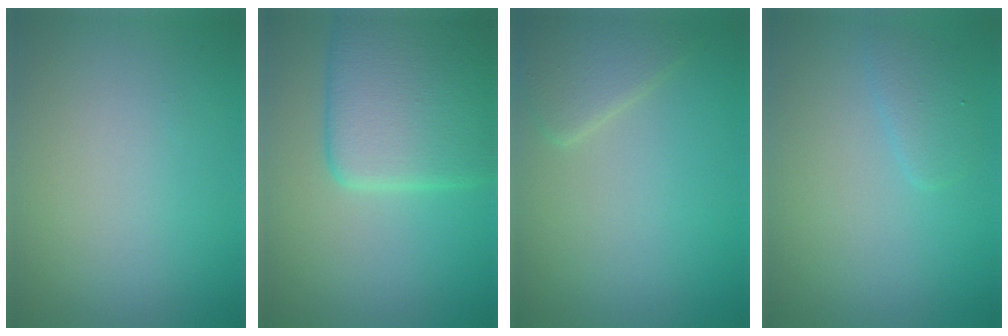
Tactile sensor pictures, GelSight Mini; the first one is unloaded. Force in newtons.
{"total": 7.7, "press": 7.7, "slide": 0.3}
{"total": 2.6, "press": 2.6, "slide": 0.1}
{"total": 1.4, "press": 1.4, "slide": 0.1}